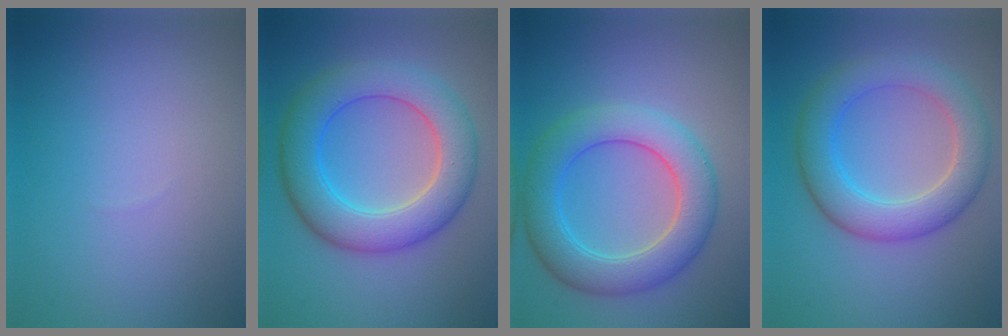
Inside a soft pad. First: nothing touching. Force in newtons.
{"total": 7.5, "press": 7.5, "slide": 0.4}
{"total": 6.5, "press": 6.5, "slide": 0.3}
{"total": 5.8, "press": 5.8, "slide": 0.2}